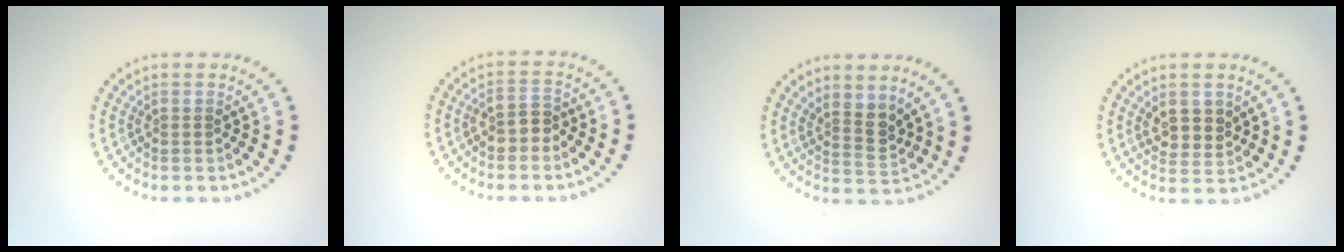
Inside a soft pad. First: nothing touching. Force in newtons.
{"total": 2.1, "press": 2.0, "slide": 0.8}
{"total": 2.4, "press": 1.9, "slide": 1.5}
{"total": 2.6, "press": 2.4, "slide": 1.0}